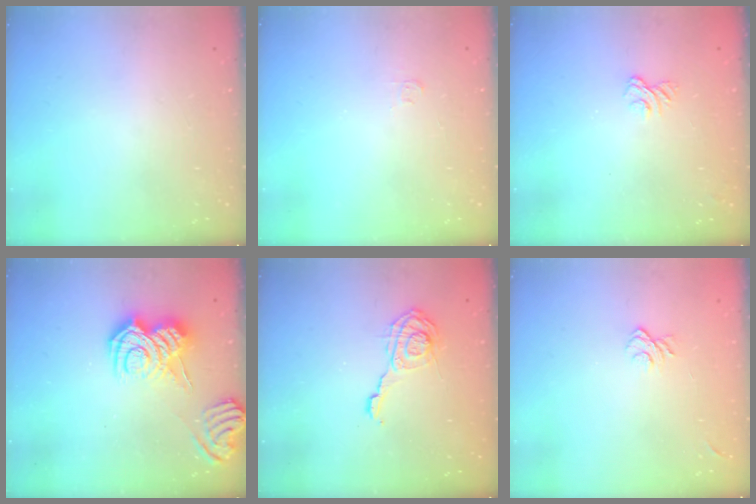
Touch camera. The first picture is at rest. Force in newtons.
{"total": 3.0, "press": 3.0, "slide": 0.3}
{"total": 2.3, "press": 2.0, "slide": 1.2}
{"total": 11.6, "press": 11.5, "slide": 0.9}
{"total": 9.0, "press": 8.9, "slide": 0.6}
{"total": 6.1, "press": 6.1, "slide": 1.0}